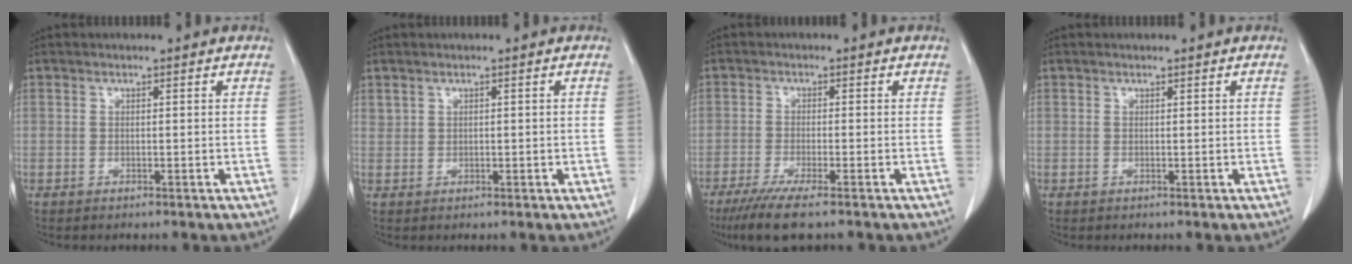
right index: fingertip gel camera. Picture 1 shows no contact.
{"total": 0.8, "force": [0.7, 0.5, 0.1], "torque": [0.003, 0.007, 0.015]}
{"total": 6.3, "force": [-4.5, 0.3, 4.5], "torque": [-0.077, -0.016, -0.075]}
{"total": 0.0}